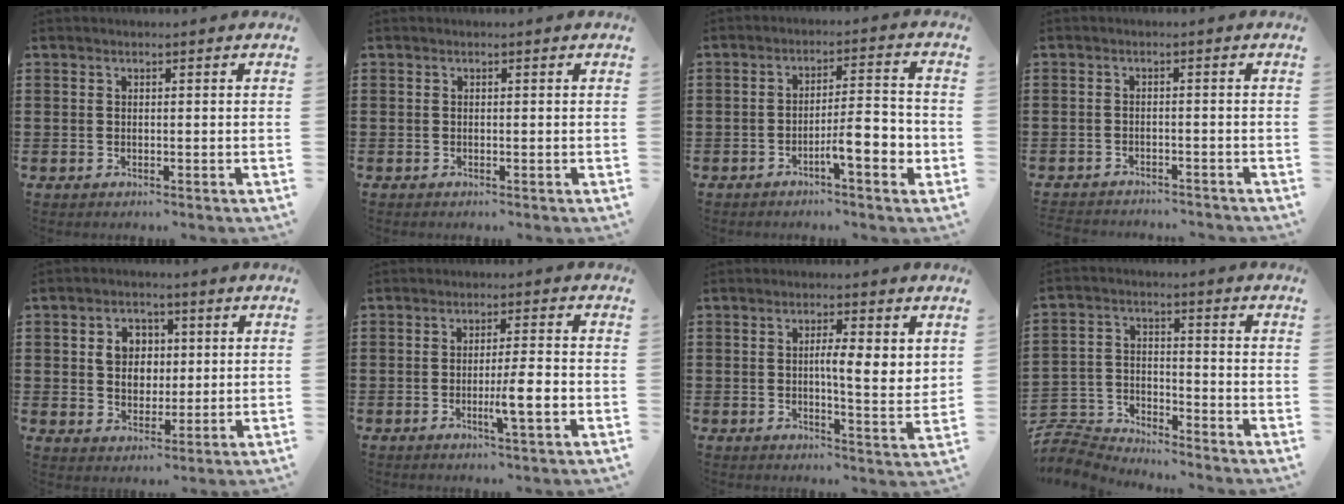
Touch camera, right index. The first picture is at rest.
{"total": 0.0}
{"total": 6.9, "force": [-3.0, 1.3, 6.1], "torque": [-0.090, 0.000, -0.052]}
{"total": 1.9, "force": [-1.9, 0.1, -0.1], "torque": [-0.004, 0.000, -0.039]}
{"total": 5.3, "force": [1.1, 4.4, 2.7], "torque": [-0.063, 0.015, 0.013]}
{"total": 5.7, "force": [-1.7, 0.4, 5.5], "torque": [-0.088, -0.008, -0.027]}
{"total": 5.5, "force": [1.1, 1.1, 5.3], "torque": [-0.086, -0.006, 0.012]}
{"total": 5.0, "force": [-4.9, 1.0, 0.0], "torque": [-0.025, -0.002, -0.108]}